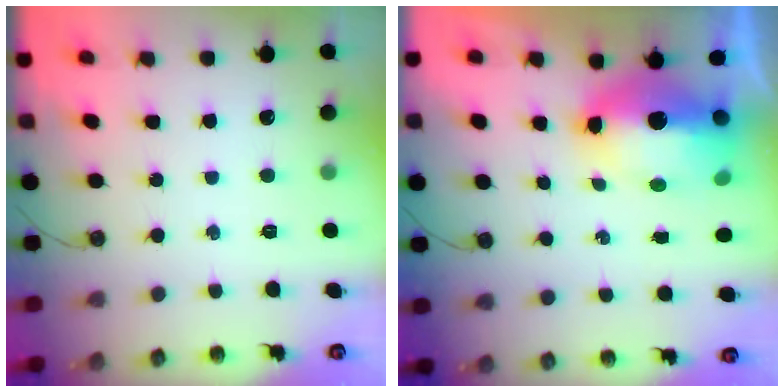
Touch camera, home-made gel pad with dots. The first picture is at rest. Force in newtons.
{"total": 15.9, "press": 13.6, "slide": 8.3}